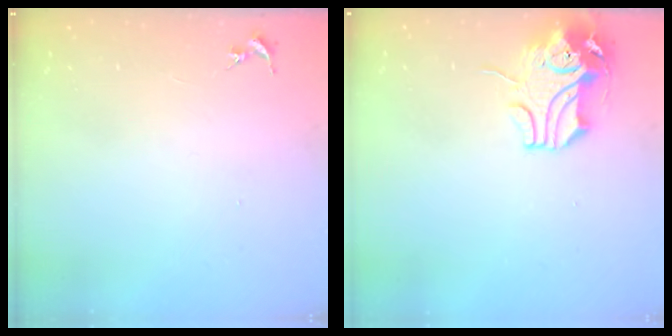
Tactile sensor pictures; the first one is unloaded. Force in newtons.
{"total": 10.6, "press": 10.5, "slide": 1.9}